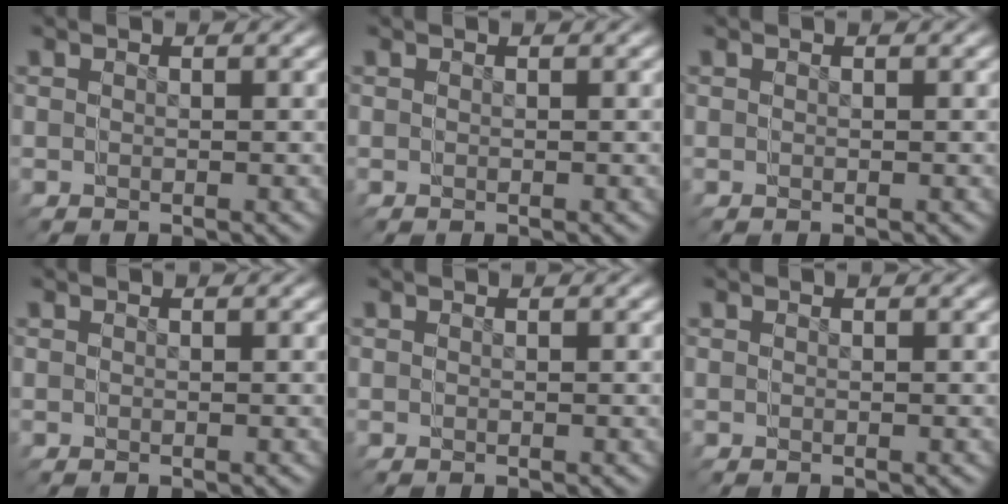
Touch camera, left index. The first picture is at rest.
{"total": 0.0}
{"total": 0.0}
{"total": 0.0}
{"total": 0.0}
{"total": 0.0}